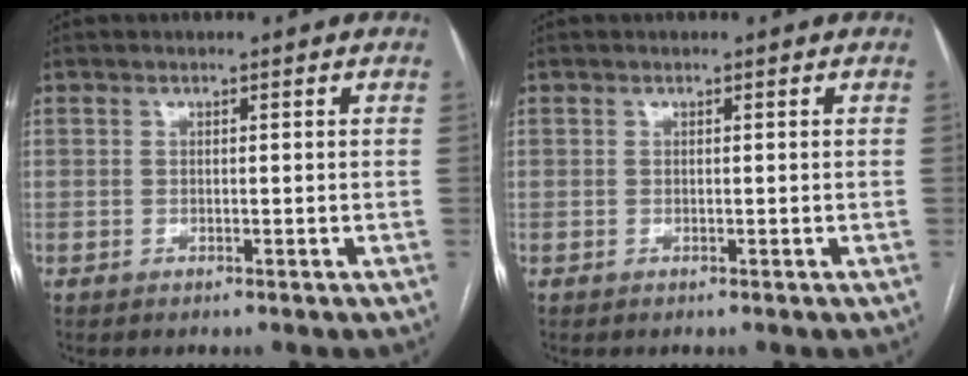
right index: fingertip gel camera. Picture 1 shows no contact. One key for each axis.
{"total": 0.0}